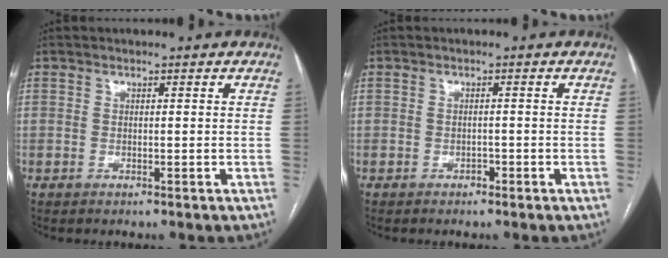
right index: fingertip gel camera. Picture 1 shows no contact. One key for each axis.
{"total": 1.0, "fx": -0.8, "fy": 0.6, "fz": 0.4, "tx": -0.007, "ty": 0.003, "tz": -0.011}